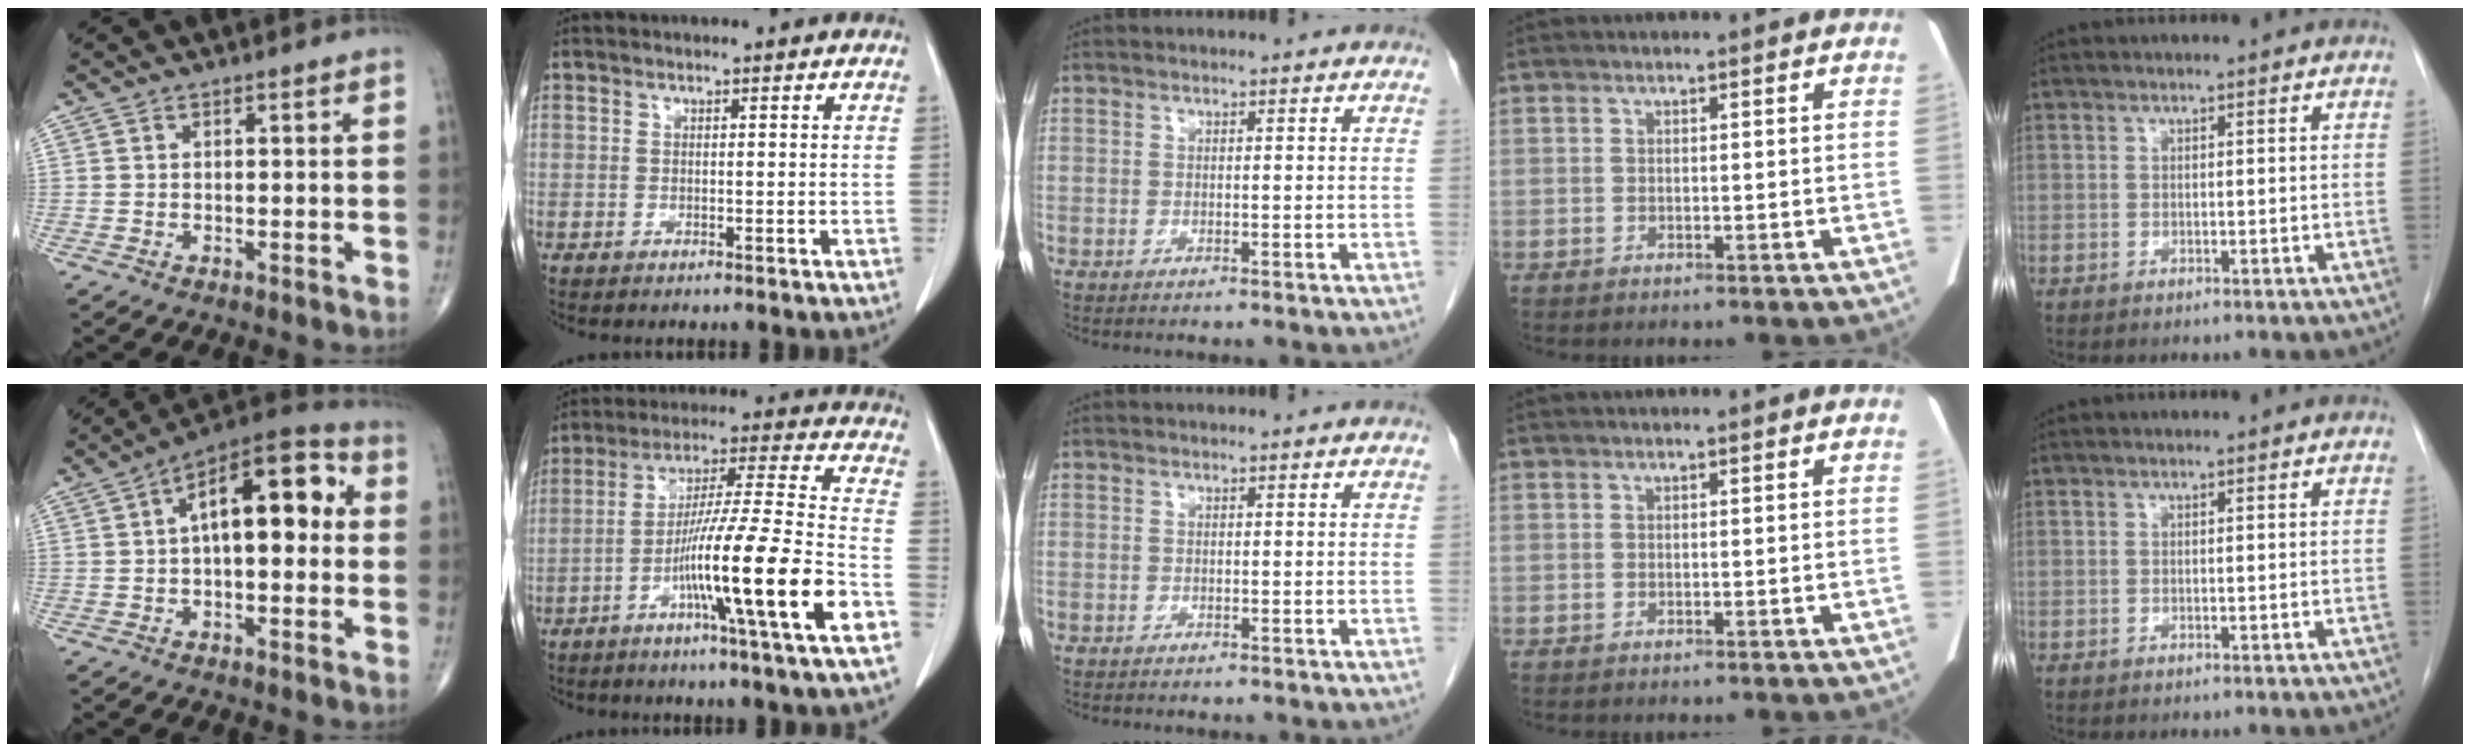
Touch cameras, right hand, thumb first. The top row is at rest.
{"thumb": {"total": 16.0, "force": [2.5, 7.4, 14.0], "torque": [-0.190, 0.041, 0.028]}, "index": {"total": 17.8, "force": [-7.0, -1.4, 16.3], "torque": [-0.284, -0.012, -0.119]}}